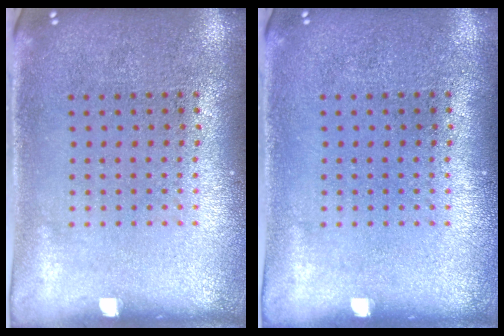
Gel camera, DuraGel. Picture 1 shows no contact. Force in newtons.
{"total": 0.0}